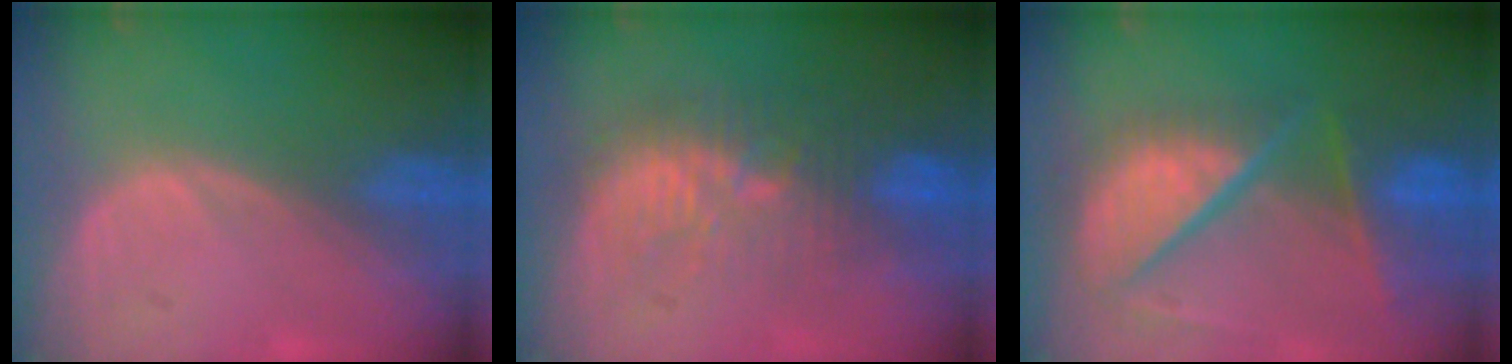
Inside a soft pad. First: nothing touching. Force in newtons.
{"total": 9.7, "press": 9.1, "slide": 3.4}
{"total": 11.5, "press": 9.6, "slide": 6.4}